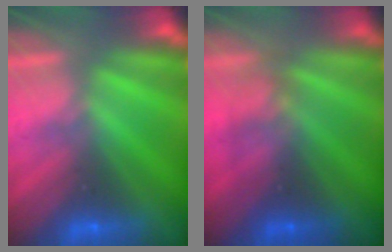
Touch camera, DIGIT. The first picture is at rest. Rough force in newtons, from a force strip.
{"total": 3.2}